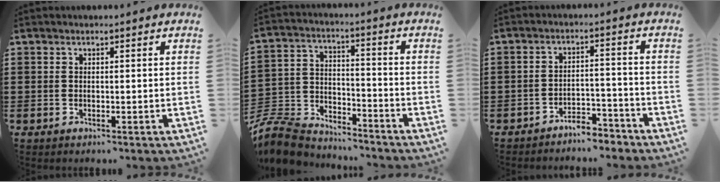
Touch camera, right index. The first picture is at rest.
{"total": 8.6, "force": [-8.1, 2.3, 1.8], "torque": [-0.057, 0.011, -0.164]}
{"total": 4.3, "force": [-4.2, 0.5, 0.5], "torque": [-0.011, 0.008, -0.087]}